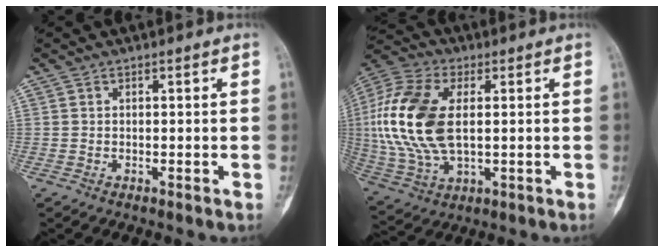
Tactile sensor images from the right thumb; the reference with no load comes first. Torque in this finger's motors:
{"motor_torque": [2.08, 1.69, 1.27, -1.38, 0.45]}